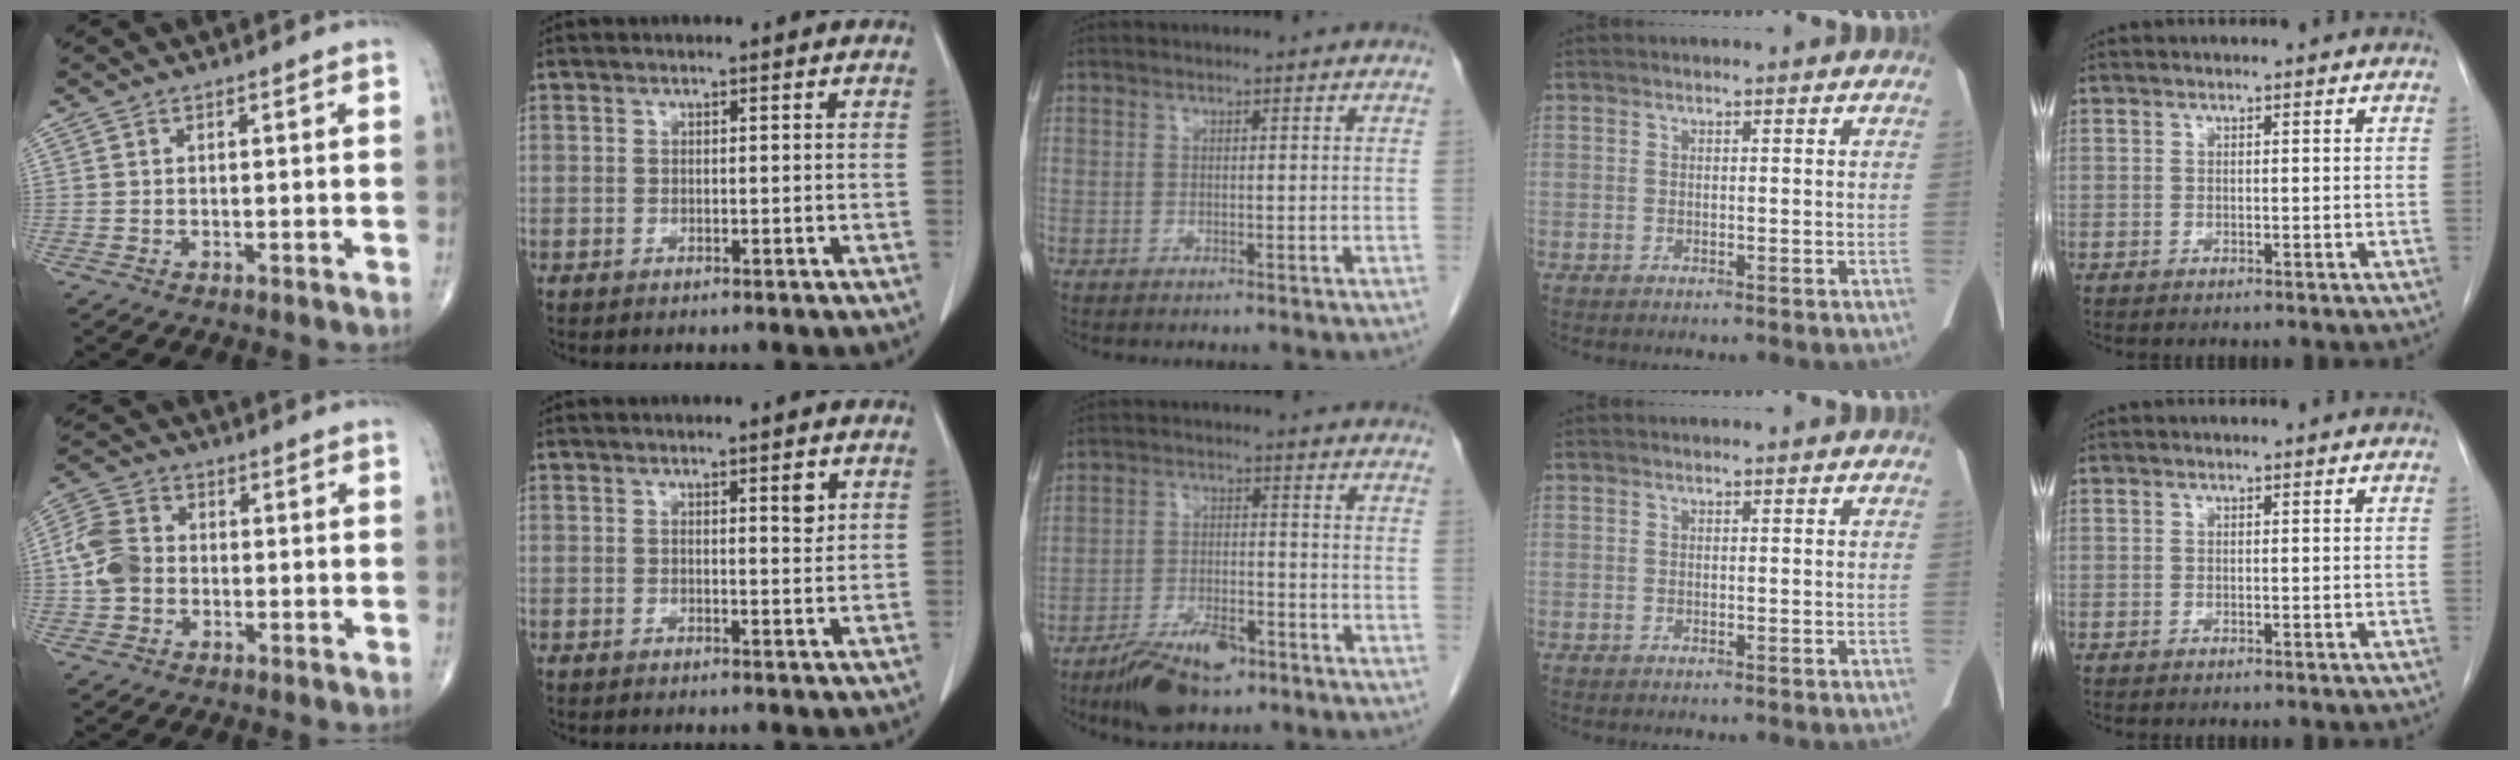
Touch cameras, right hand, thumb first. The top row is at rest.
{"thumb": {"total": 7.4, "force": [-0.9, 5.7, 4.5], "torque": [-0.090, 0.020, -0.029]}, "index": {"total": 2.0, "force": [0.9, 0.4, 1.7], "torque": [-0.025, -0.004, 0.012]}, "middle": {"total": 8.3, "force": [-5.7, 2.8, 5.3], "torque": [-0.098, -0.007, -0.099]}}